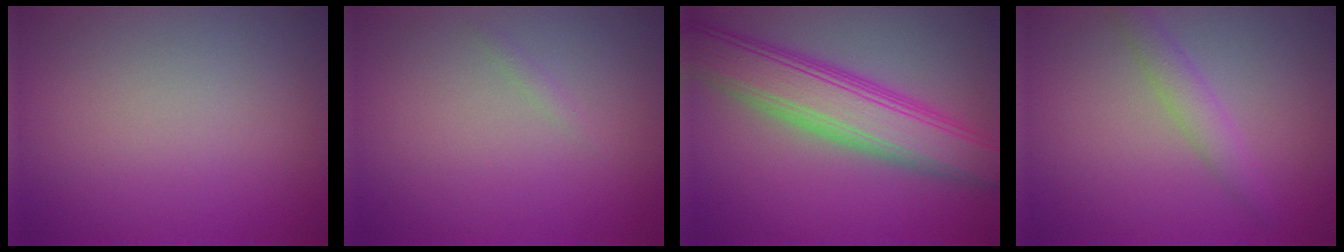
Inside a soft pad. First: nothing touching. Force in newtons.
{"total": 0.6, "press": 0.5, "slide": 0.1}
{"total": 8.0, "press": 8.0, "slide": 0.4}
{"total": 1.6, "press": 1.6, "slide": 0.1}